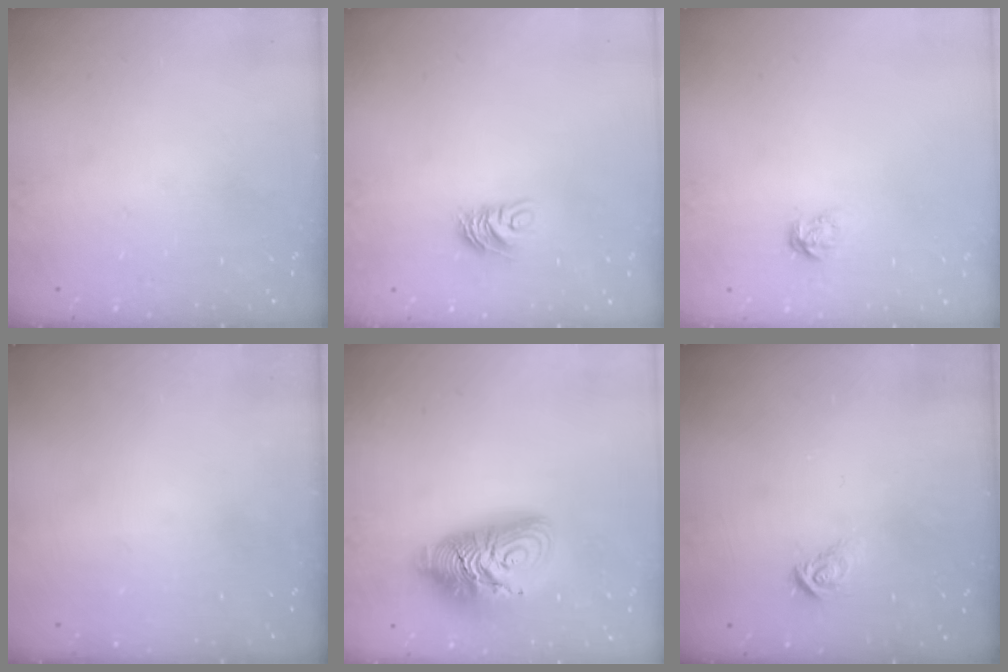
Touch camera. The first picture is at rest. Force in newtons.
{"total": 6.8, "press": 6.8, "slide": 0.5}
{"total": 4.0, "press": 3.9, "slide": 0.4}
{"total": 0.0}
{"total": 14.9, "press": 14.8, "slide": 1.4}
{"total": 5.0, "press": 4.9, "slide": 0.3}